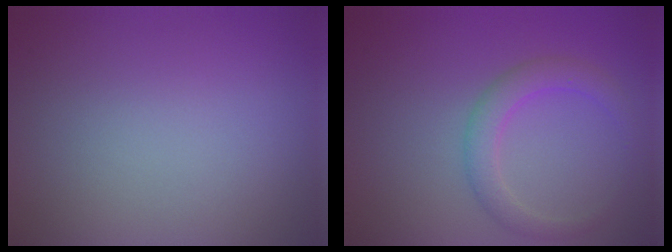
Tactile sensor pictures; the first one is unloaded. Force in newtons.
{"total": 2.7, "press": 2.7, "slide": 0.2}